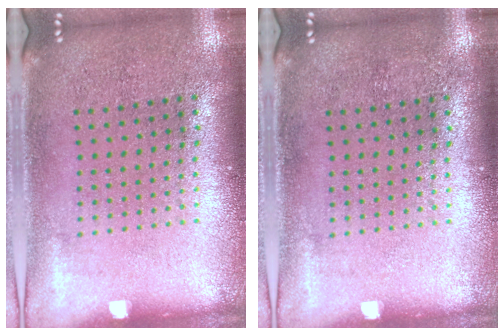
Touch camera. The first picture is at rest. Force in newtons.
{"total": 0.0}